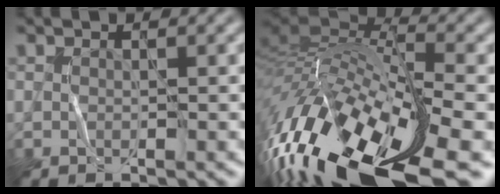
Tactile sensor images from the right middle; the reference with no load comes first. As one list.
[{"total": 16.5, "force": [-7.5, 5.9, 13.4], "torque": [-0.276, 0.009, -0.127]}]